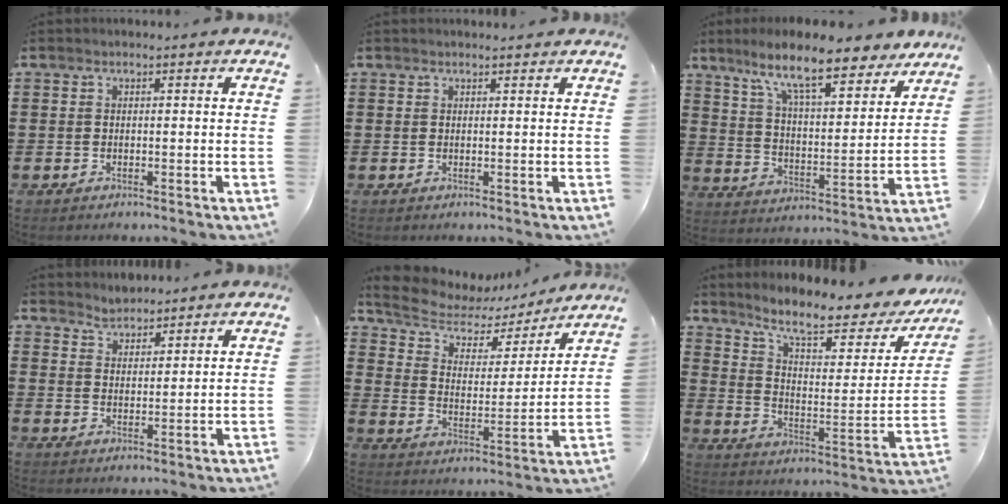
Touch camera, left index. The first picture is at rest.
{"total": 0.8, "force": [0.8, 0.1, 0.1], "torque": [-0.004, -0.001, 0.016]}
{"total": 11.5, "force": [9.5, 1.6, 6.4], "torque": [-0.139, -0.047, 0.160]}
{"total": 2.9, "force": [2.7, 0.6, -0.8], "torque": [0.005, -0.005, 0.052]}
{"total": 6.1, "force": [5.2, 2.9, 1.6], "torque": [-0.066, -0.029, 0.087]}
{"total": 9.2, "force": [7.3, 1.5, 5.4], "torque": [-0.111, -0.053, 0.117]}